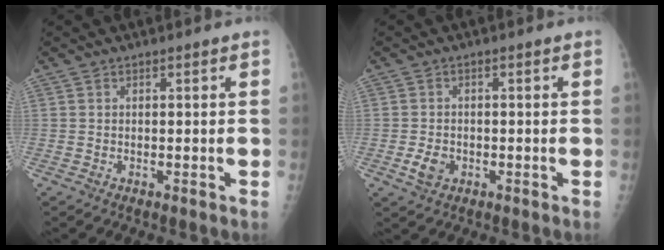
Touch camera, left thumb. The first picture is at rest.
{"total": 3.4, "force": [-1.1, 2.5, 2.0], "torque": [-0.033, 0.001, -0.017]}